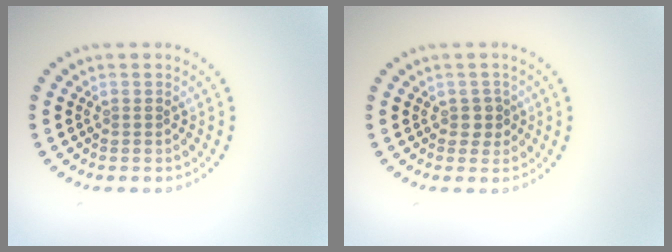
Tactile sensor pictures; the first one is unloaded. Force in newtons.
{"total": 1.5, "press": 1.2, "slide": 0.8}